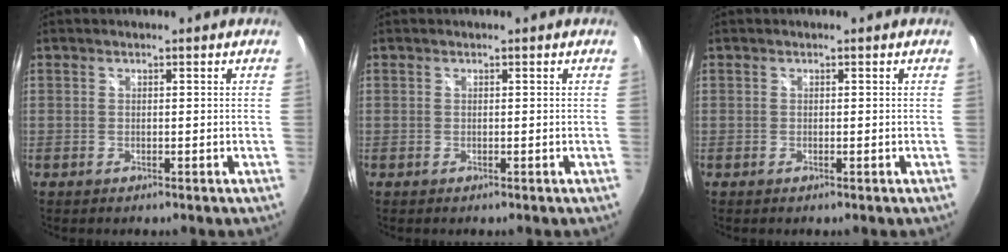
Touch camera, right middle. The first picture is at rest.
{"total": 0.0}
{"total": 0.0}